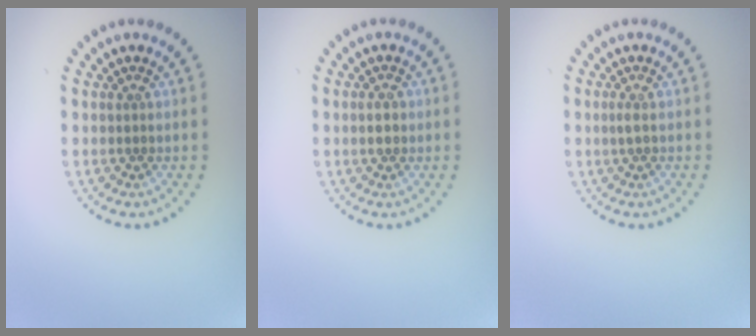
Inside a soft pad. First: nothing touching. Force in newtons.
{"total": 1.0, "press": 1.0, "slide": 0.0}
{"total": 0.6, "press": 0.6, "slide": 0.2}